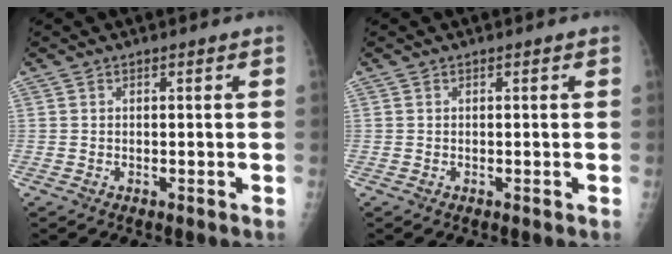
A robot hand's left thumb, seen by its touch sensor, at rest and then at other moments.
{"total": 0.0}